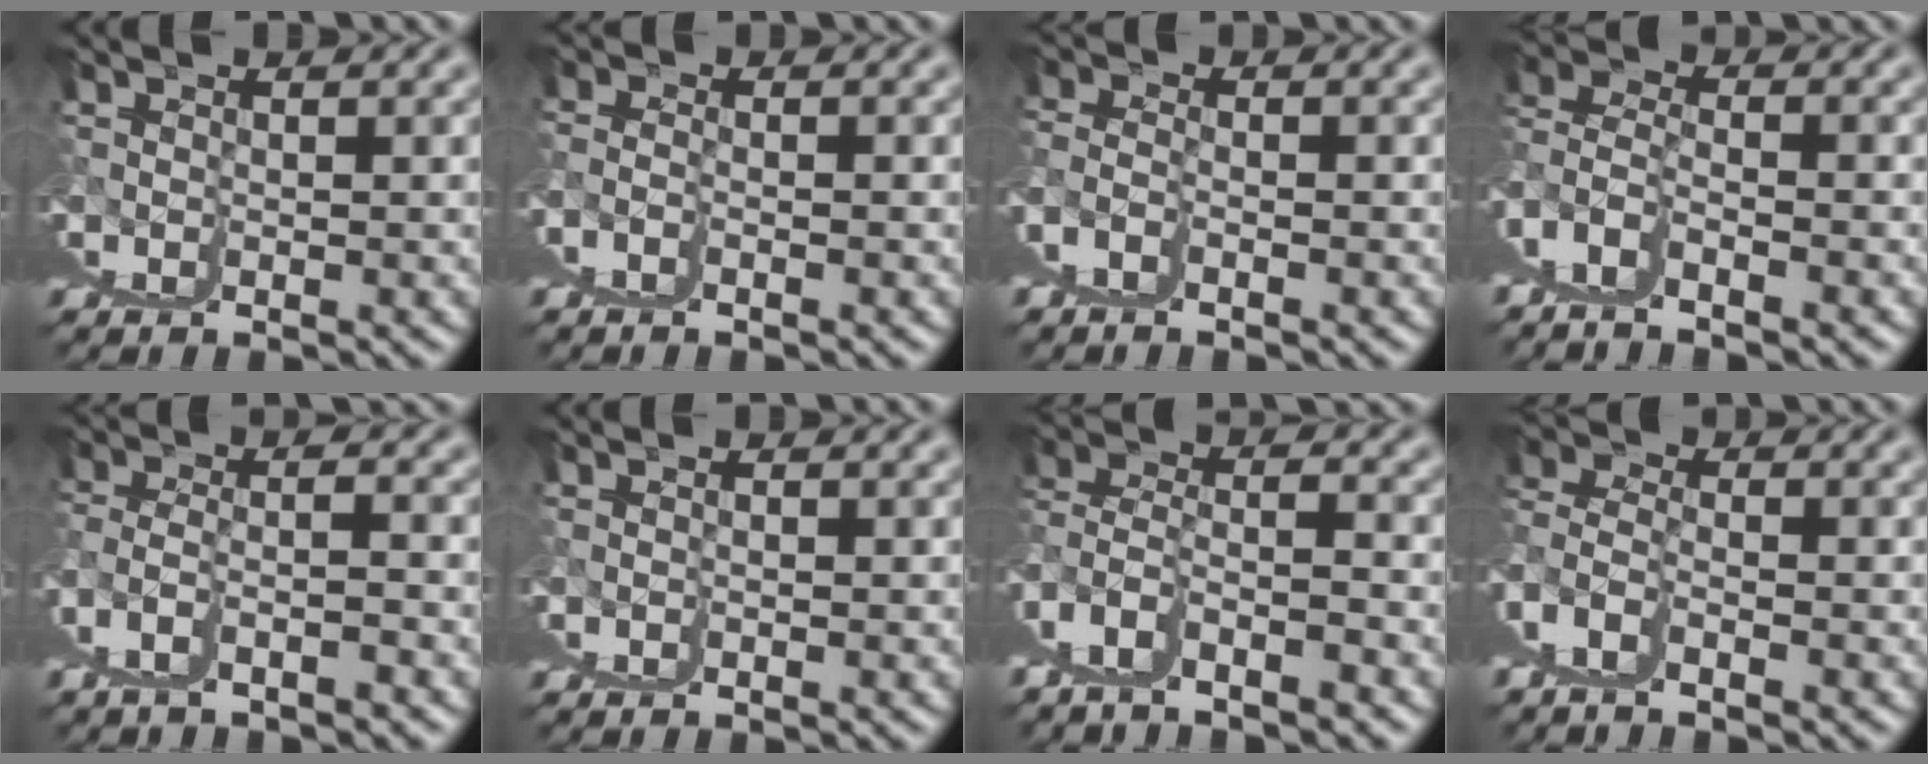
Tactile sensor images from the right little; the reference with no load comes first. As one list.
[{"total": 0.9, "force": [0.5, 0.0, 0.7], "torque": [-0.014, 0.008, 0.010]}, {"total": 1.8, "force": [1.4, -0.2, 1.1], "torque": [-0.018, 0.010, 0.024]}, {"total": 3.5, "force": [2.1, -2.1, 1.9], "torque": [-0.006, 0.022, 0.031]}, {"total": 1.6, "force": [1.2, -1.0, 0.5], "torque": [-0.010, 0.015, 0.020]}, {"total": 0.6, "force": [-0.2, -0.3, -0.4], "torque": [0.004, 0.000, -0.004]}, {"total": 3.7, "force": [2.2, -2.5, 1.5], "torque": [-0.002, 0.022, 0.030]}, {"total": 3.6, "force": [2.9, -0.8, 2.1], "torque": [-0.017, 0.021, 0.041]}]